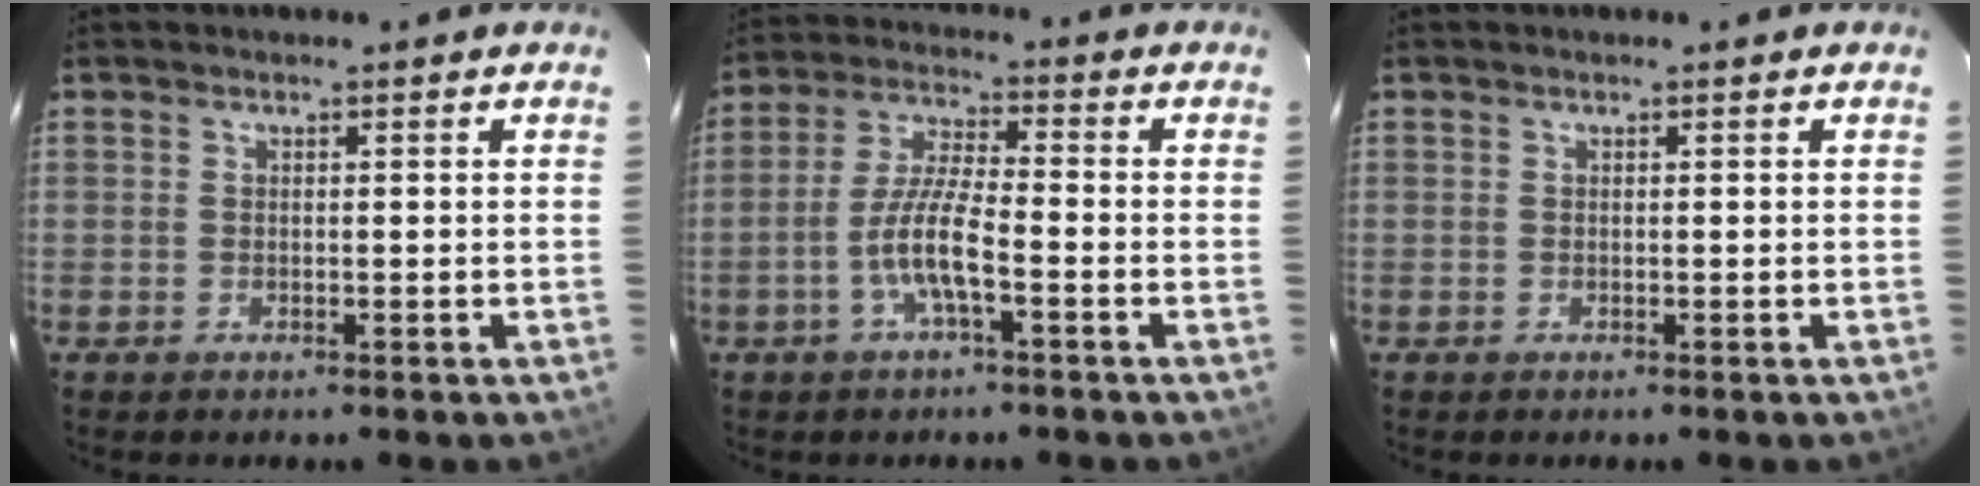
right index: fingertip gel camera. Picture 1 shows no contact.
{"total": 7.8, "force": [-3.2, 1.2, 7.1], "torque": [-0.148, 0.003, -0.060]}
{"total": 0.0}